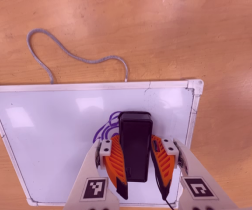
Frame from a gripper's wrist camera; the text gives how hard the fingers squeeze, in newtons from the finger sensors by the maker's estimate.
{"total": 14.1, "left": 13.8, "right": 14.3}